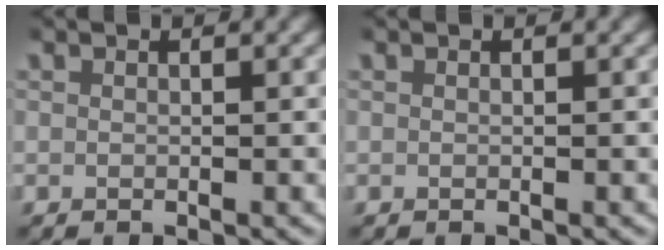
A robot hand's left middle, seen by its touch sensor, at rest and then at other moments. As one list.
[{"total": 0.0}]